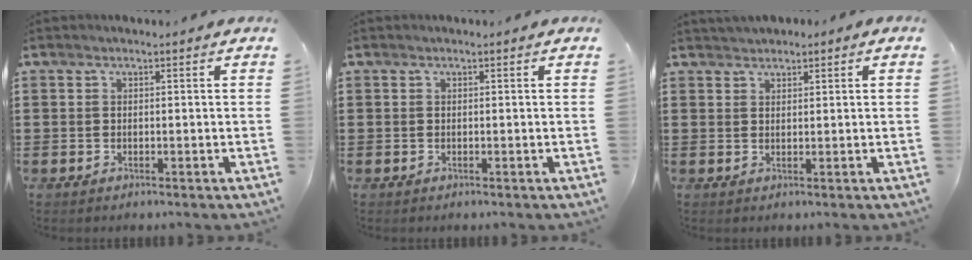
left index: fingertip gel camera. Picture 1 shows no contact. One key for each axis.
{"total": 0.0}
{"total": 1.6, "fx": 1.5, "fy": 0.7, "fz": 0.1, "tx": -0.006, "ty": 0.006, "tz": 0.029}